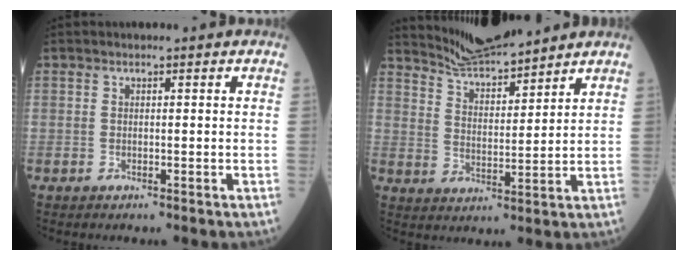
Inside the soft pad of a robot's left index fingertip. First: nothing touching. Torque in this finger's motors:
{"motor_torque": [-0.35, -0.56, -0.22, -0.21]}